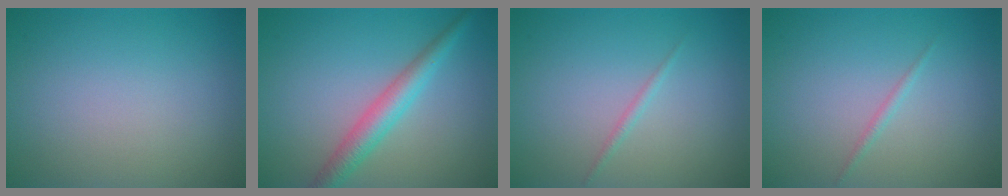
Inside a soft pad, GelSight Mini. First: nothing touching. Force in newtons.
{"total": 3.5, "press": 3.5, "slide": 0.1}
{"total": 0.7, "press": 0.7, "slide": 0.1}
{"total": 0.7, "press": 0.7, "slide": 0.1}